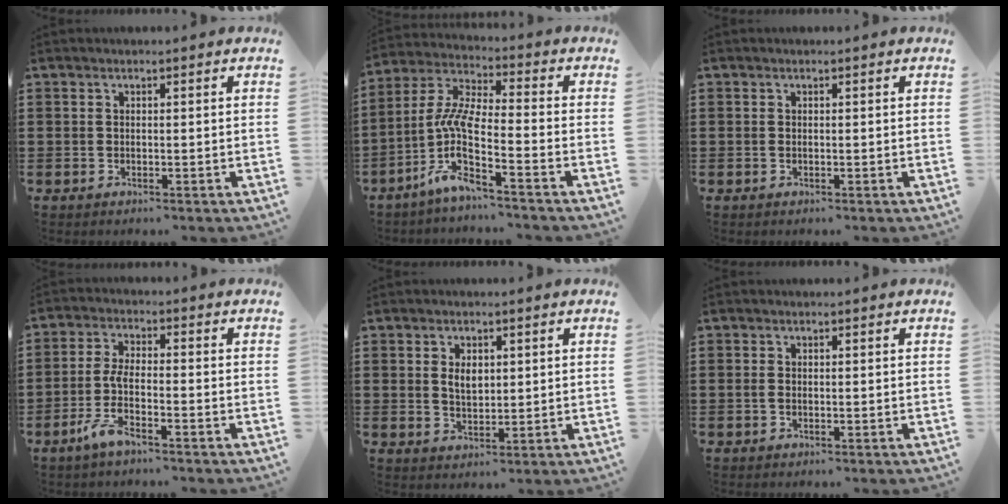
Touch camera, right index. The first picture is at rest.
{"total": 7.1, "force": [-3.6, 0.8, 6.1], "torque": [-0.164, -0.040, -0.088]}
{"total": 0.0}
{"total": 5.2, "force": [-2.9, 1.0, 4.2], "torque": [-0.098, -0.006, -0.059]}
{"total": 3.2, "force": [0.8, 1.9, 2.4], "torque": [-0.044, 0.006, 0.012]}
{"total": 0.5, "force": [-0.2, 0.3, 0.5], "torque": [-0.010, -0.002, -0.003]}